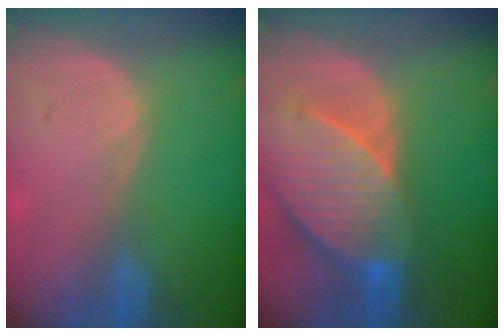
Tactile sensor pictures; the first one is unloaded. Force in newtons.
{"total": 10.2, "press": 9.0, "slide": 4.8}